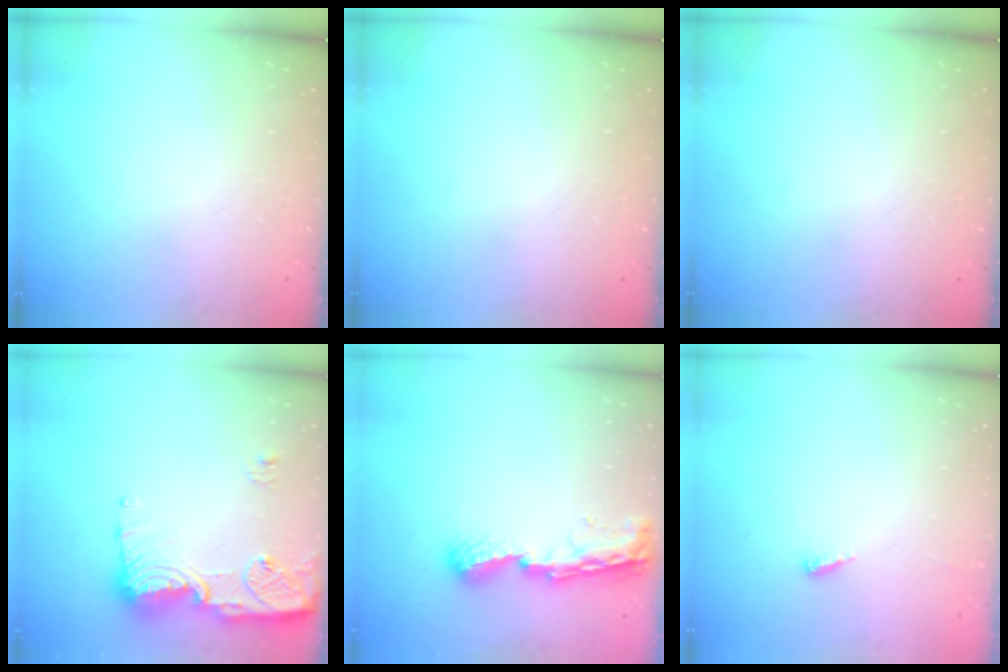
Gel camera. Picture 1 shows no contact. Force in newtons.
{"total": 0.0}
{"total": 0.0}
{"total": 15.8, "press": 15.7, "slide": 1.4}
{"total": 8.9, "press": 8.9, "slide": 0.9}
{"total": 2.8, "press": 2.8, "slide": 0.2}